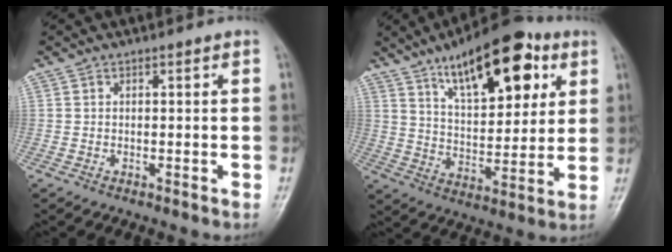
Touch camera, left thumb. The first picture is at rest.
{"total": 19.5, "force": [9.9, 8.3, 14.6], "torque": [-0.176, -0.034, 0.160]}